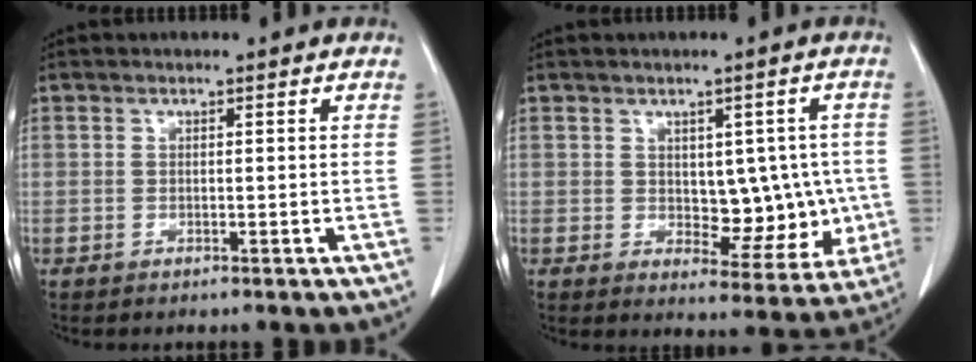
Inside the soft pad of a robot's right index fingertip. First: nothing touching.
{"total": 8.4, "force": [0.1, 5.0, 6.8], "torque": [-0.060, 0.012, 0.020]}